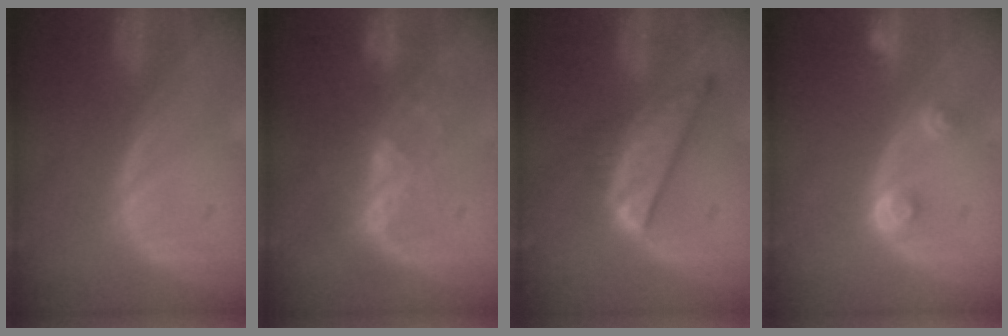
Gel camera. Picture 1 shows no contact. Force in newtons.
{"total": 6.8, "press": 6.2, "slide": 2.8}
{"total": 8.4, "press": 7.2, "slide": 4.3}
{"total": 2.9, "press": 2.7, "slide": 1.0}